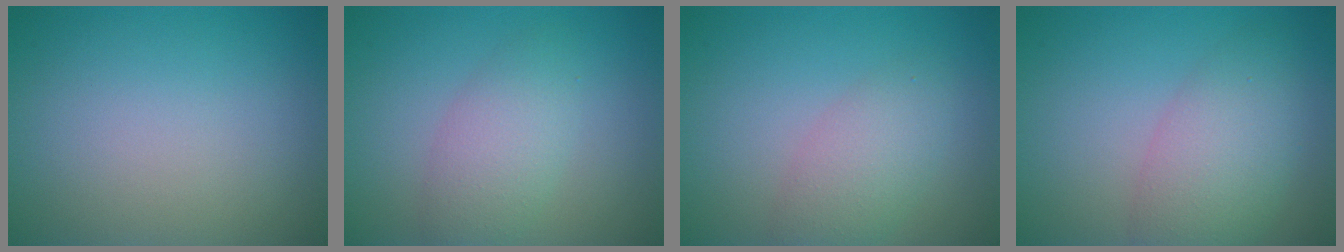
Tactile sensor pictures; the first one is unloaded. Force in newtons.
{"total": 3.4, "press": 3.3, "slide": 0.1}
{"total": 3.2, "press": 3.2, "slide": 0.1}
{"total": 5.1, "press": 5.1, "slide": 0.1}